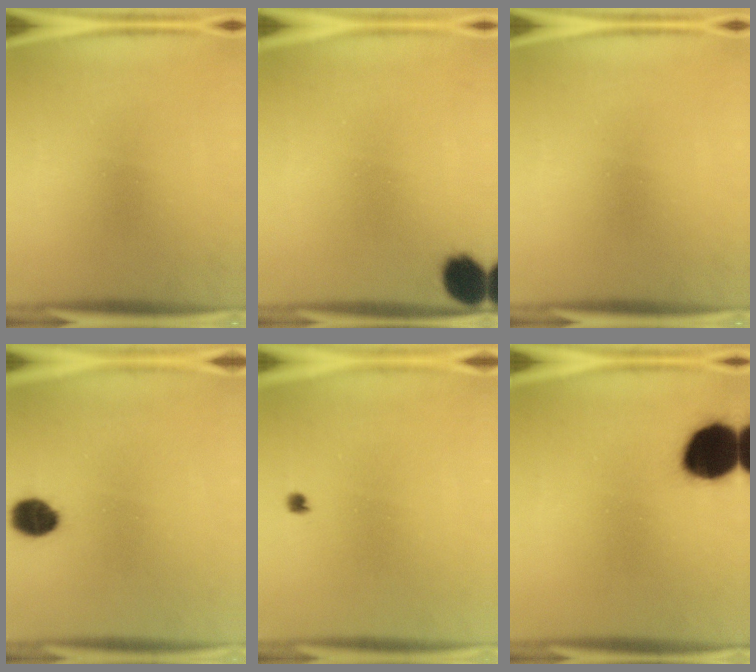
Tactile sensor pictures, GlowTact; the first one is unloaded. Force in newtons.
{"total": 7.6}
{"total": 0.0}
{"total": 7.0}
{"total": 1.0}
{"total": 15.1}